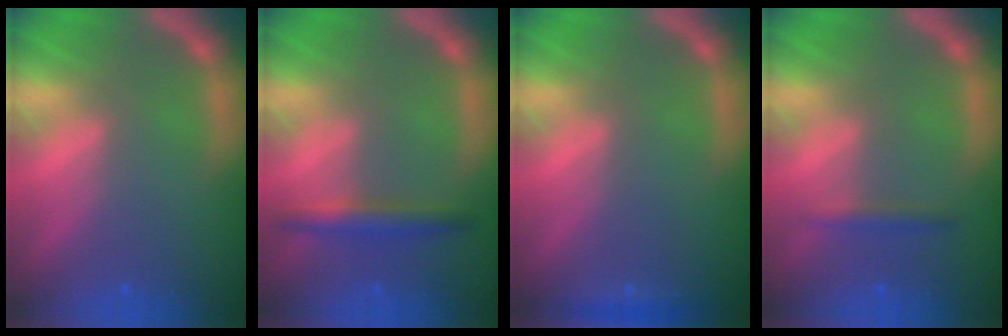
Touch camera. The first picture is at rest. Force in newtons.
{"total": 3.0}
{"total": 0.9}
{"total": 1.4}